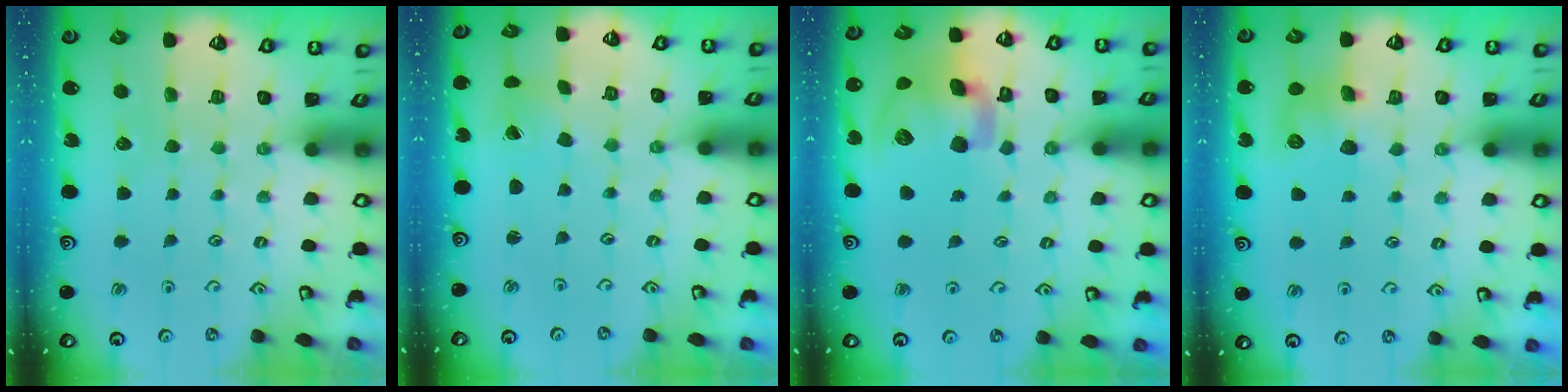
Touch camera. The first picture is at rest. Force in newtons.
{"total": 1.2, "press": 1.2, "slide": 0.2}
{"total": 15.5, "press": 15.3, "slide": 2.3}
{"total": 8.5, "press": 8.5, "slide": 0.4}